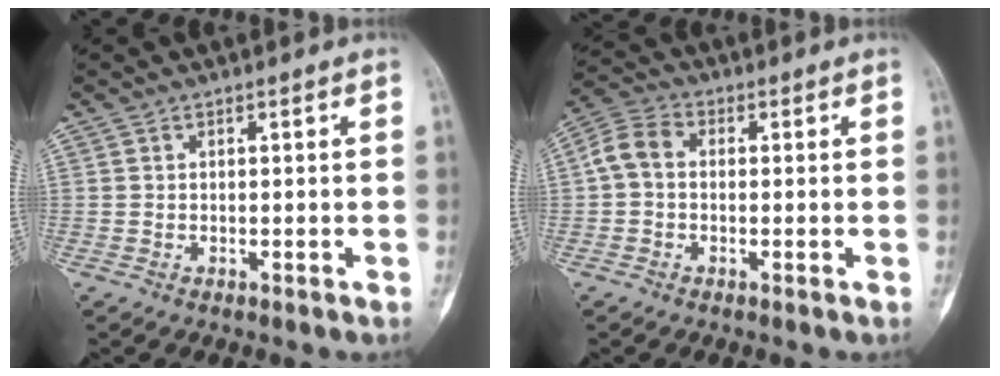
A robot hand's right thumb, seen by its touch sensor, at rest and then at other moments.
{"total": 6.2, "force": [0.0, 4.7, 4.0], "torque": [-0.076, 0.022, -0.011]}